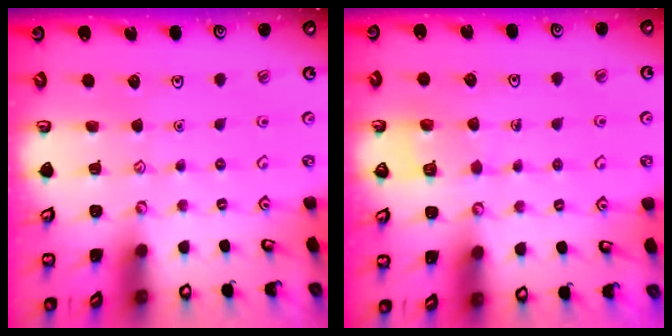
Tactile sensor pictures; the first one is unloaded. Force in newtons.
{"total": 4.1, "press": 4.1, "slide": 0.1}